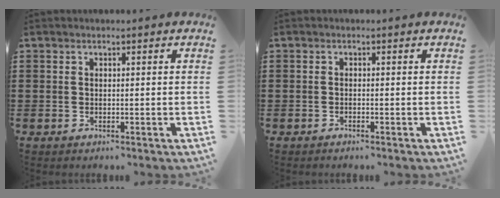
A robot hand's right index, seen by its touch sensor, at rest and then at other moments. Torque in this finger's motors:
{"motor_torque": [-0.05, -0.07, 0.01, -0.01]}